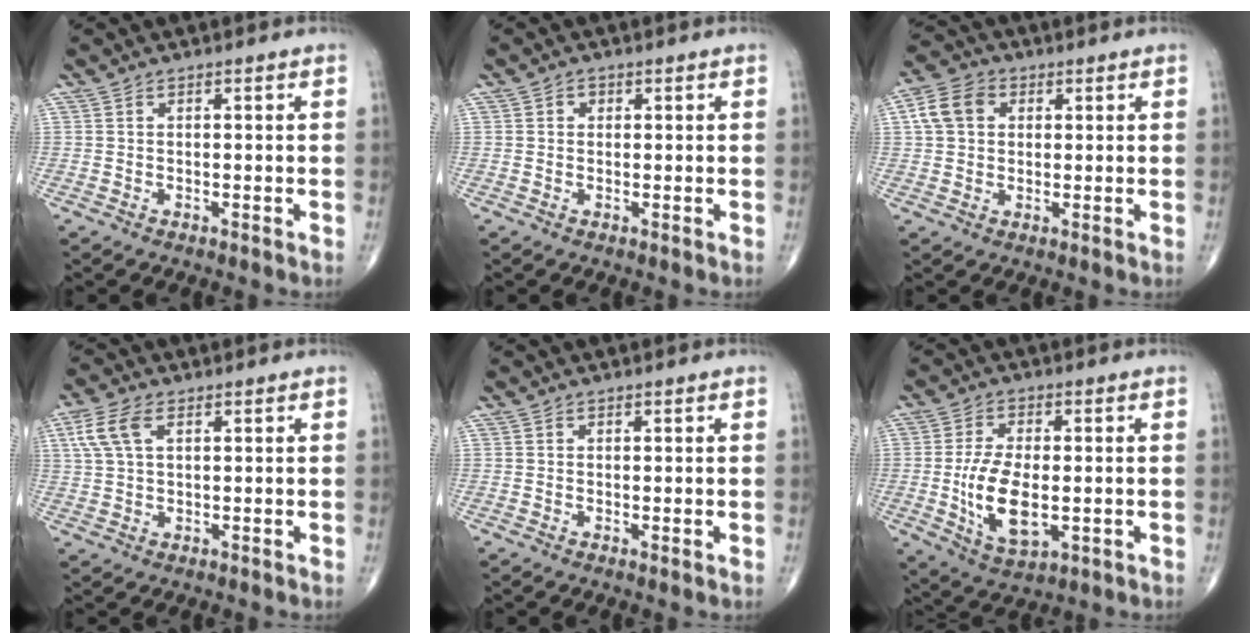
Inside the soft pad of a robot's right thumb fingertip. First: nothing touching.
{"total": 1.2, "force": [0.3, 1.1, 0.4], "torque": [0.000, 0.002, 0.001]}
{"total": 7.4, "force": [1.8, 5.7, 4.3], "torque": [-0.077, 0.013, 0.026]}
{"total": 6.5, "force": [2.4, 3.5, 5.0], "torque": [-0.119, 0.012, 0.049]}
{"total": 0.5, "force": [0.1, 0.2, 0.5], "torque": [-0.012, -0.004, 0.000]}
{"total": 11.7, "force": [-1.4, 5.9, 10.0], "torque": [-0.187, -0.011, -0.018]}